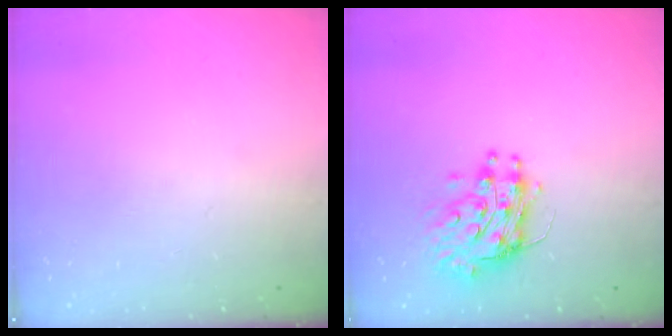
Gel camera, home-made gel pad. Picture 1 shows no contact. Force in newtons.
{"total": 10.1, "press": 10.1, "slide": 1.0}